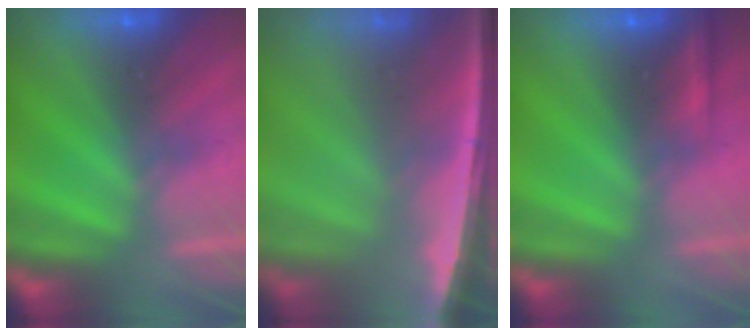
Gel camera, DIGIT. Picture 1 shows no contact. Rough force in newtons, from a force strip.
{"total": 7.0}
{"total": 2.2}